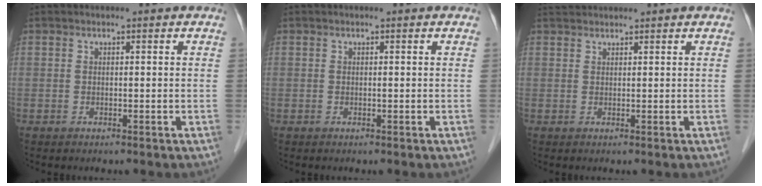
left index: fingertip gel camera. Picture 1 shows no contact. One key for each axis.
{"total": 0.0}
{"total": 2.6, "fx": 2.5, "fy": 0.0, "fz": 0.5, "tx": -0.008, "ty": 0.029, "tz": 0.049}